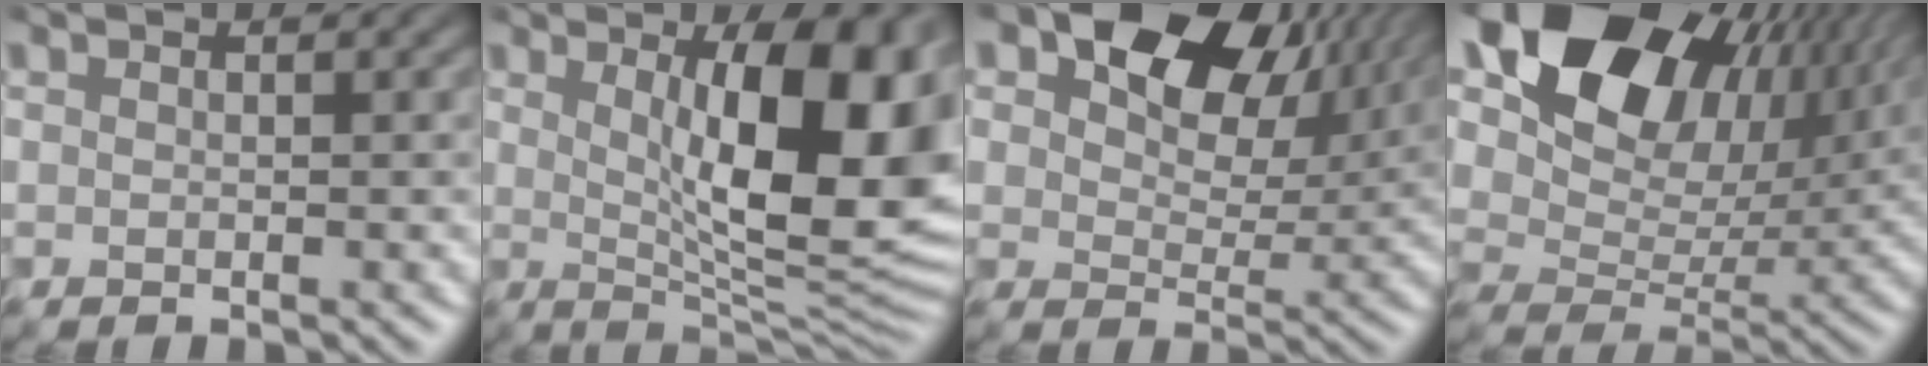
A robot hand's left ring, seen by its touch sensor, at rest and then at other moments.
{"total": 12.2, "force": [2.0, 4.1, 11.3], "torque": [-0.146, -0.004, 0.036]}
{"total": 14.6, "force": [7.9, 8.7, 8.7], "torque": [-0.125, 0.038, 0.116]}
{"total": 17.9, "force": [10.2, 10.9, 9.8], "torque": [-0.182, 0.045, 0.178]}